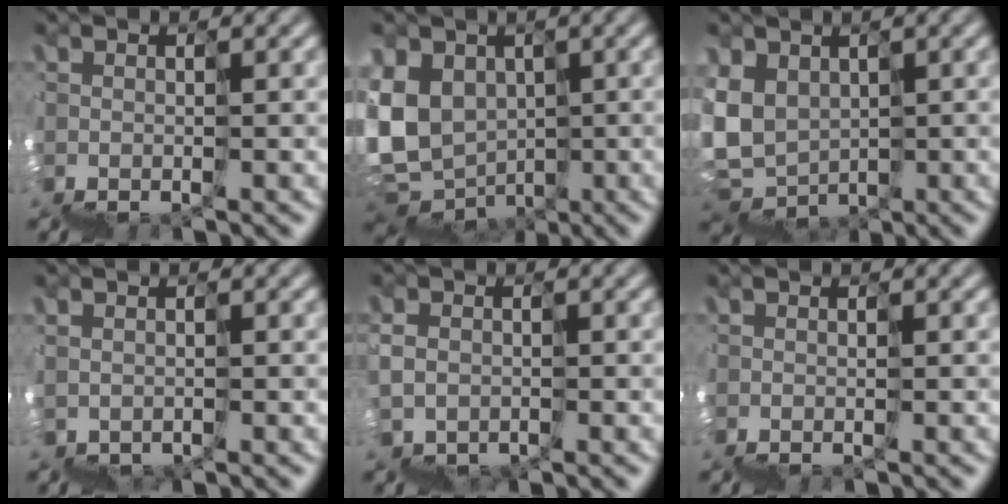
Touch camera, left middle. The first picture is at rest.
{"total": 7.7, "force": [2.8, 6.3, 3.4], "torque": [-0.073, 0.005, 0.065]}
{"total": 5.5, "force": [2.3, 4.3, 2.4], "torque": [-0.052, 0.013, 0.045]}
{"total": 0.8, "force": [-0.2, 0.6, 0.6], "torque": [-0.012, -0.003, 0.000]}
{"total": 0.9, "force": [0.2, 0.8, -0.3], "torque": [0.009, 0.005, 0.003]}
{"total": 0.0}